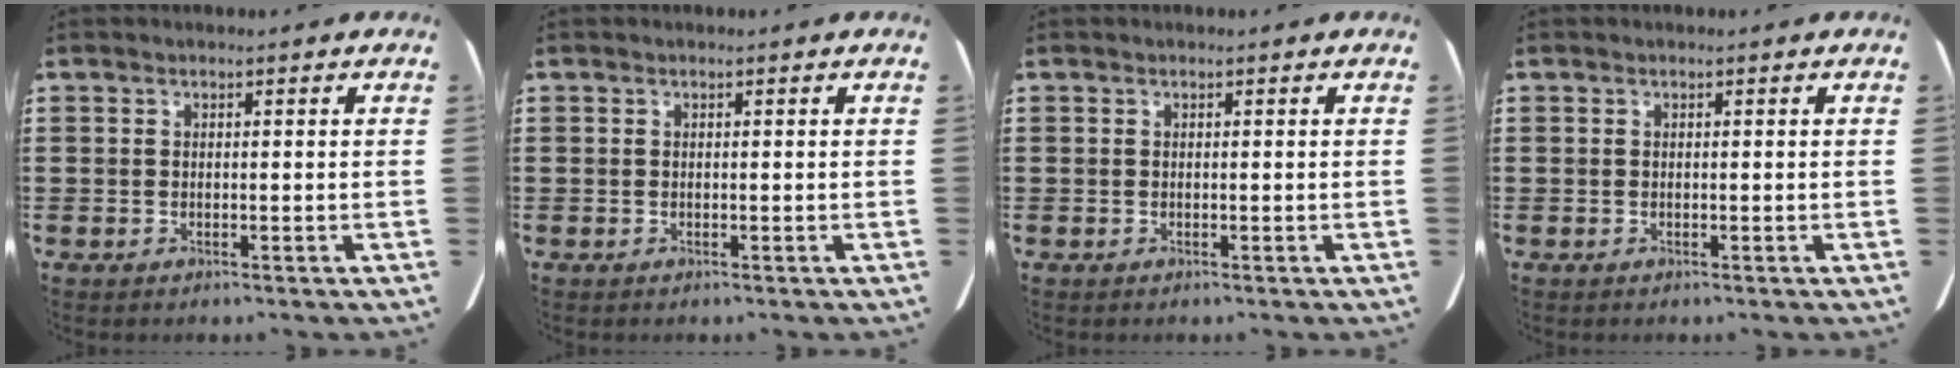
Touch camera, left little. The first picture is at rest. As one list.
[{"total": 0.0}, {"total": 0.0}, {"total": 0.0}]